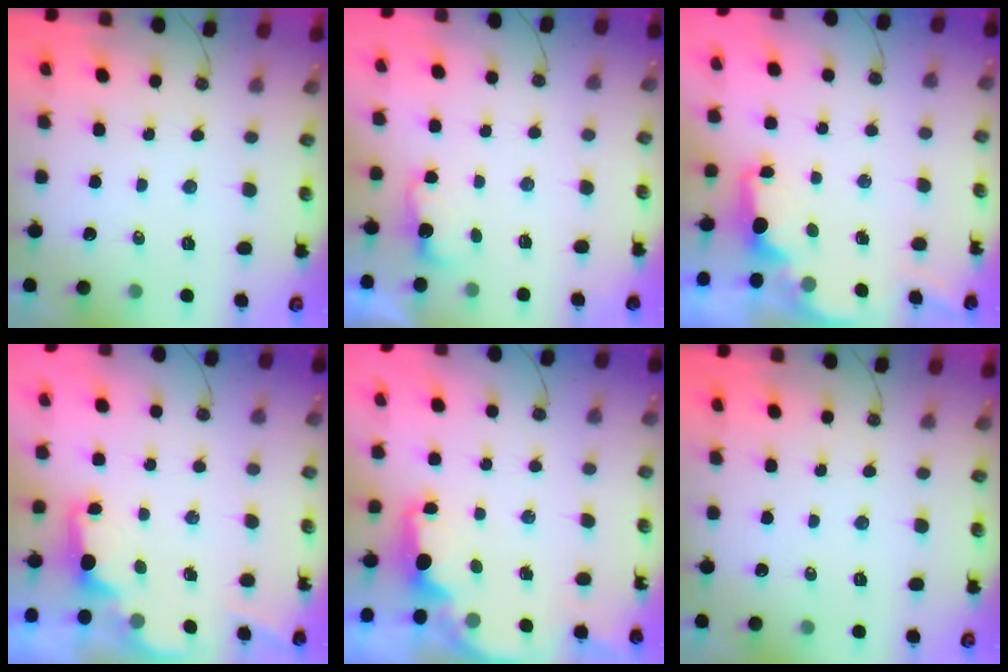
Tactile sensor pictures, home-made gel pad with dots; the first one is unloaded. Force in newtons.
{"total": 3.6, "press": 3.4, "slide": 1.0}
{"total": 1.6, "press": 1.4, "slide": 0.8}
{"total": 1.5, "press": 1.4, "slide": 0.7}
{"total": 2.4, "press": 2.3, "slide": 0.8}
{"total": 0.0}